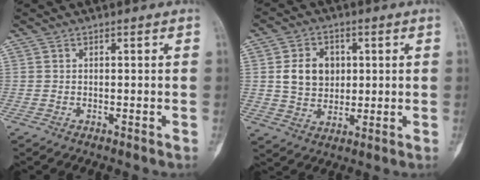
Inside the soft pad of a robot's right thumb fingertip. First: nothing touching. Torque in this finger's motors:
{"motor_torque": [0.27, 0.09, 0.84, 0.00, 0.05]}